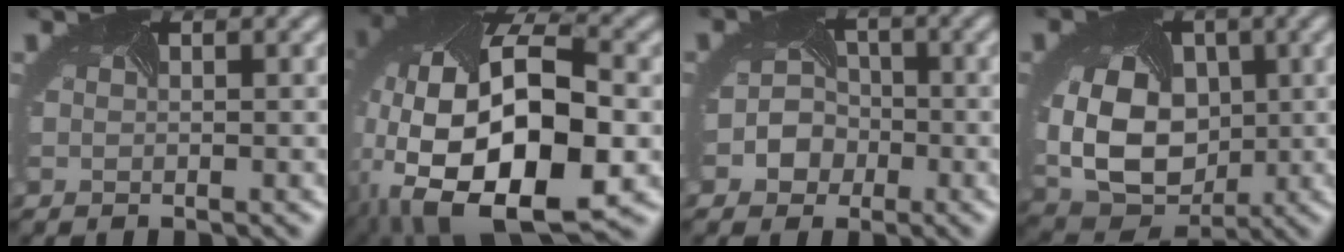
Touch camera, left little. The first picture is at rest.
{"total": 18.7, "force": [-4.5, 10.1, 15.2], "torque": [-0.290, -0.021, -0.067]}
{"total": 3.5, "force": [-1.3, 3.0, 1.0], "torque": [0.004, 0.002, -0.023]}
{"total": 12.1, "force": [-0.3, 9.2, 7.8], "torque": [-0.154, -0.023, 0.000]}